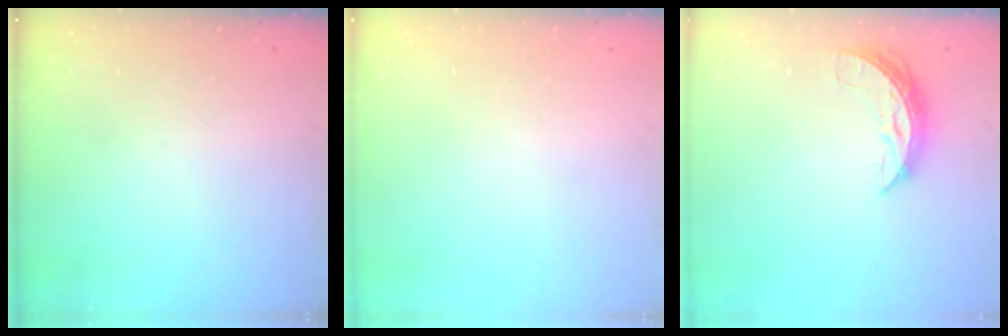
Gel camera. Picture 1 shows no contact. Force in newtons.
{"total": 0.0}
{"total": 6.8, "press": 6.8, "slide": 0.4}